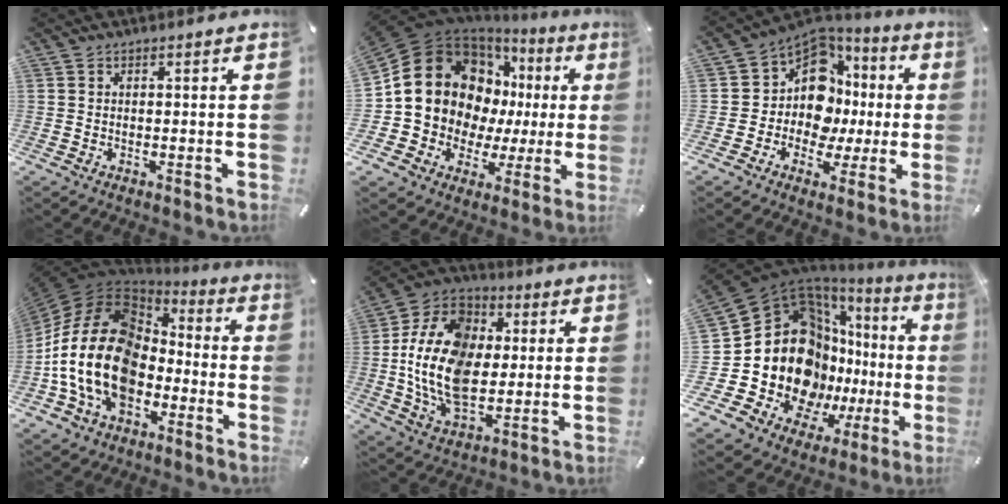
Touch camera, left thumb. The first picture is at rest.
{"total": 19.4, "force": [5.4, 15.5, 10.3], "torque": [-0.177, -0.036, 0.113]}
{"total": 13.1, "force": [1.0, 11.3, 6.5], "torque": [-0.129, -0.023, 0.026]}
{"total": 20.1, "force": [-4.2, 14.6, 13.2], "torque": [-0.301, 0.021, -0.075]}
{"total": 19.2, "force": [-0.2, 14.0, 13.2], "torque": [-0.297, 0.002, -0.008]}
{"total": 23.9, "force": [0.0, 17.2, 16.6], "torque": [-0.290, -0.065, 0.034]}